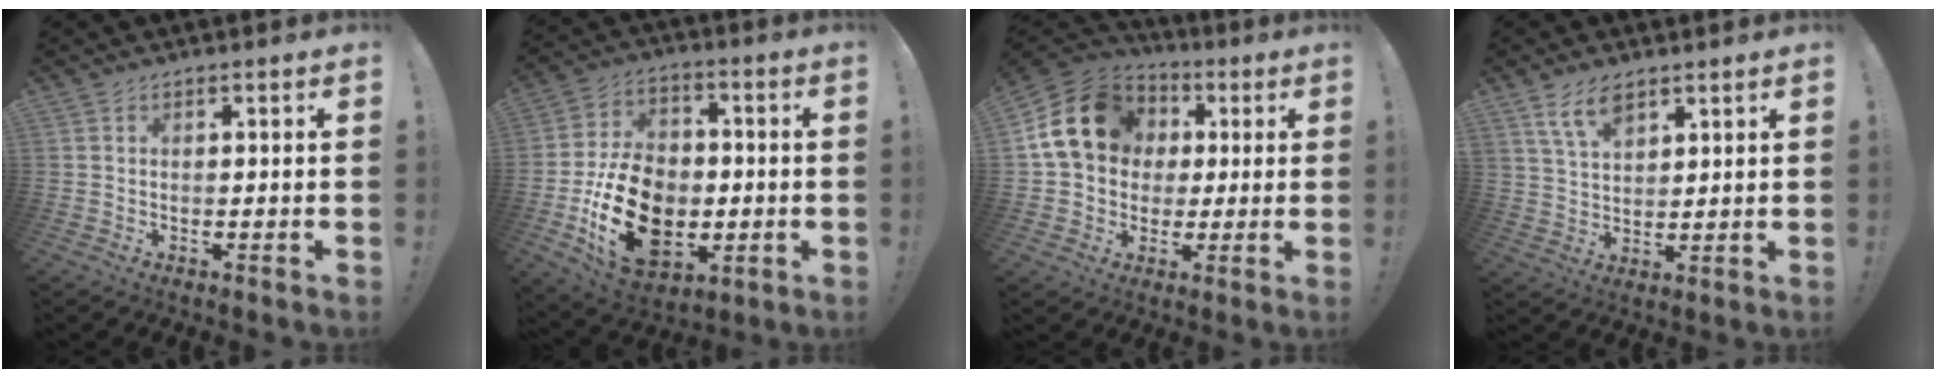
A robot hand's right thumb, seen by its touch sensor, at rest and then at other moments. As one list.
[{"total": 21.4, "force": [-5.1, 15.6, 13.8], "torque": [-0.250, 0.028, -0.072]}, {"total": 18.1, "force": [4.3, 14.8, 9.6], "torque": [-0.152, 0.001, 0.091]}, {"total": 7.8, "force": [5.3, 3.6, 4.5], "torque": [-0.088, -0.019, 0.100]}]